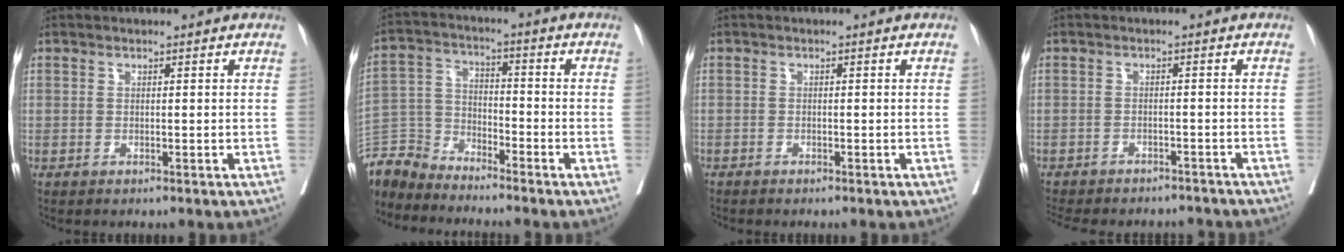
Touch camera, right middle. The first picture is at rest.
{"total": 6.8, "force": [-6.6, 0.9, -1.2], "torque": [0.020, 0.014, -0.139]}
{"total": 0.7, "force": [-0.7, 0.0, -0.2], "torque": [-0.002, 0.002, -0.013]}
{"total": 13.2, "force": [-11.7, 4.8, 3.8], "torque": [-0.081, 0.003, -0.142]}